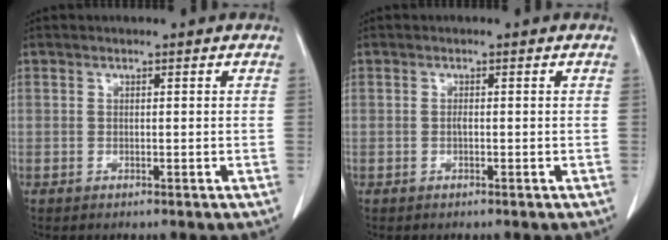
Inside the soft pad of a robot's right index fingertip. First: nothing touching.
{"total": 0.5, "force": [-0.1, 0.1, 0.5], "torque": [-0.013, 0.000, -0.003]}